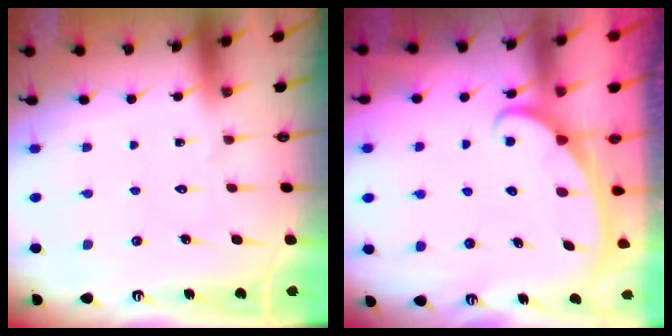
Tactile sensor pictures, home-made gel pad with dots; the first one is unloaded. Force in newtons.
{"total": 2.5, "press": 2.5, "slide": 0.4}